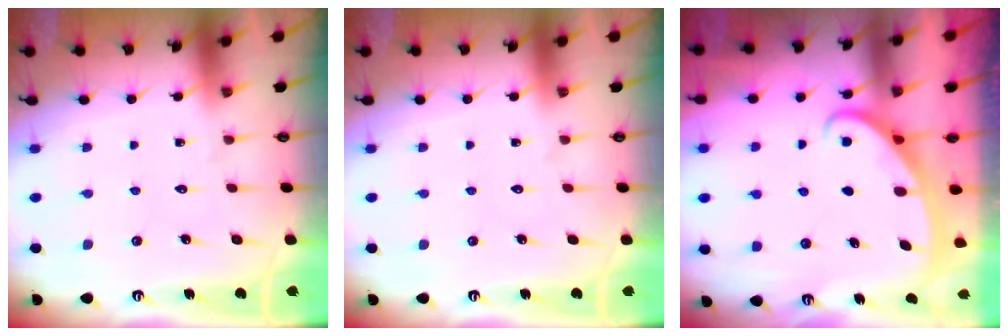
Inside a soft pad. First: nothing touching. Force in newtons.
{"total": 0.0}
{"total": 2.4, "press": 2.4, "slide": 0.4}